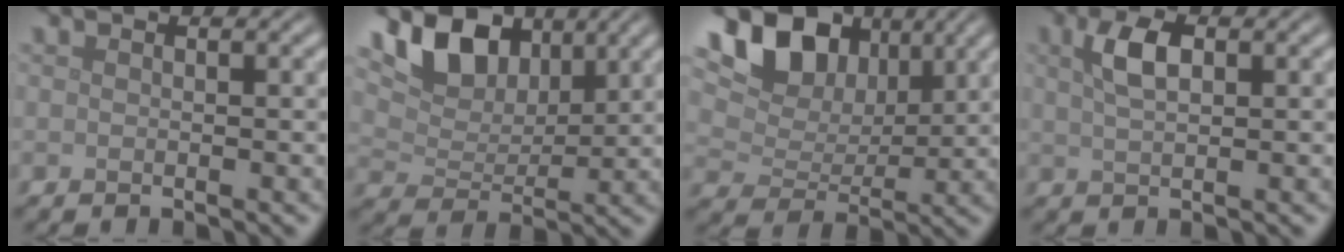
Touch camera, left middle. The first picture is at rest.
{"total": 6.2, "force": [4.0, 3.5, 3.2], "torque": [-0.065, -0.002, 0.060]}
{"total": 9.6, "force": [5.1, 6.0, 5.5], "torque": [-0.101, 0.015, 0.069]}
{"total": 3.1, "force": [1.2, 1.4, 2.5], "torque": [-0.052, 0.007, 0.021]}